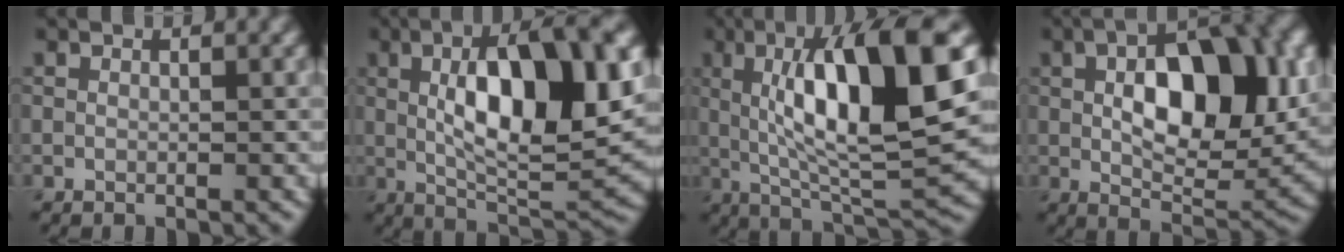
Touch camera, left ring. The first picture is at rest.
{"total": 12.7, "force": [2.3, 4.4, 11.7], "torque": [-0.179, 0.011, 0.034]}
{"total": 12.6, "force": [2.7, 2.8, 12.0], "torque": [-0.180, 0.005, 0.046]}
{"total": 11.6, "force": [2.0, 5.8, 9.8], "torque": [-0.139, 0.013, 0.031]}